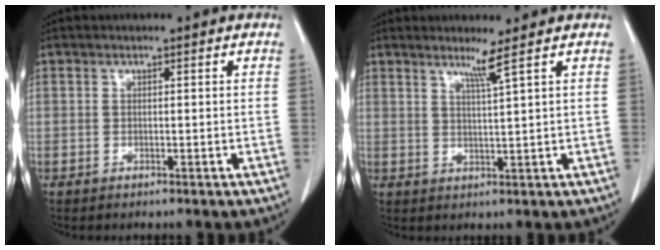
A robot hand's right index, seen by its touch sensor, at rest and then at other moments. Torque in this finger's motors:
{"motor_torque": [0.02, 0.05, 0.00, 0.02]}